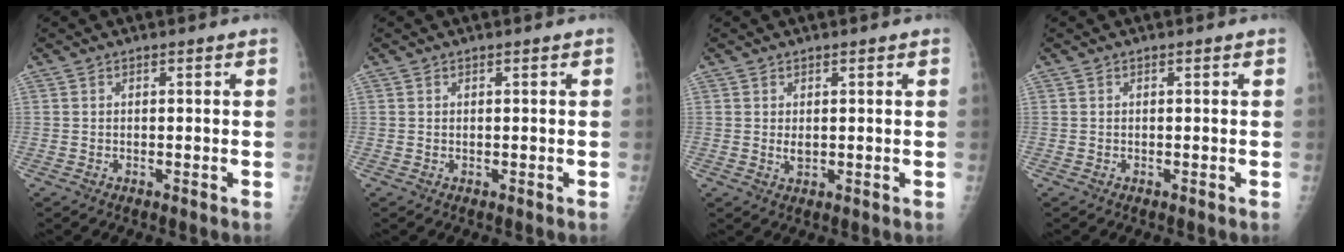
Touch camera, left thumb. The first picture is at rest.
{"total": 0.0}
{"total": 1.7, "force": [0.4, 1.0, 1.3], "torque": [-0.018, -0.005, 0.009]}
{"total": 0.0}